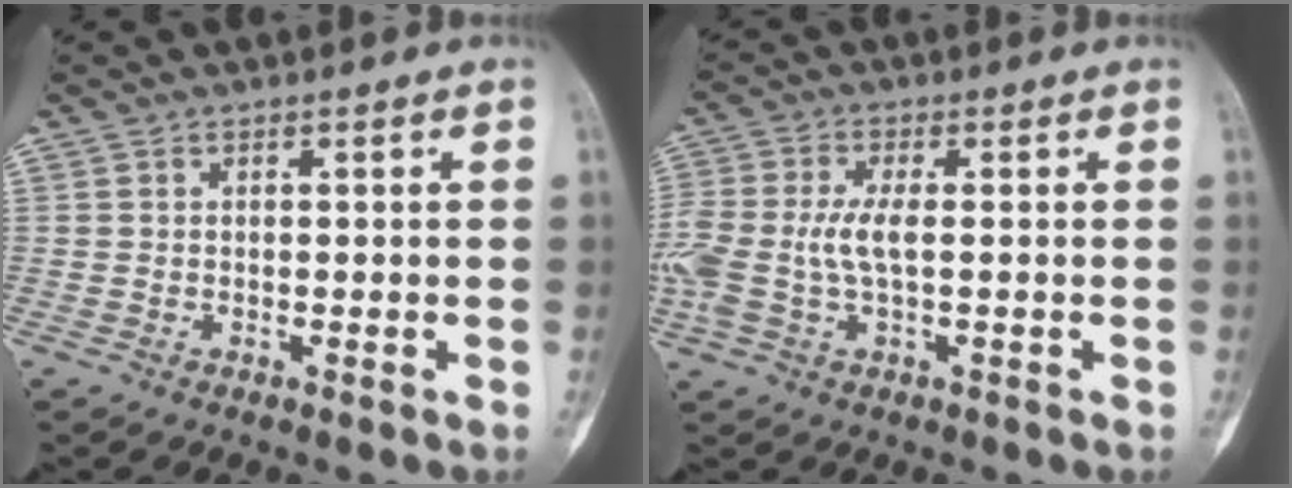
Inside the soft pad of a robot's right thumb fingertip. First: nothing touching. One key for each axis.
{"total": 9.2, "fx": -0.4, "fy": 4.4, "fz": 8.1, "tx": -0.213, "ty": 0.011, "tz": -0.003}